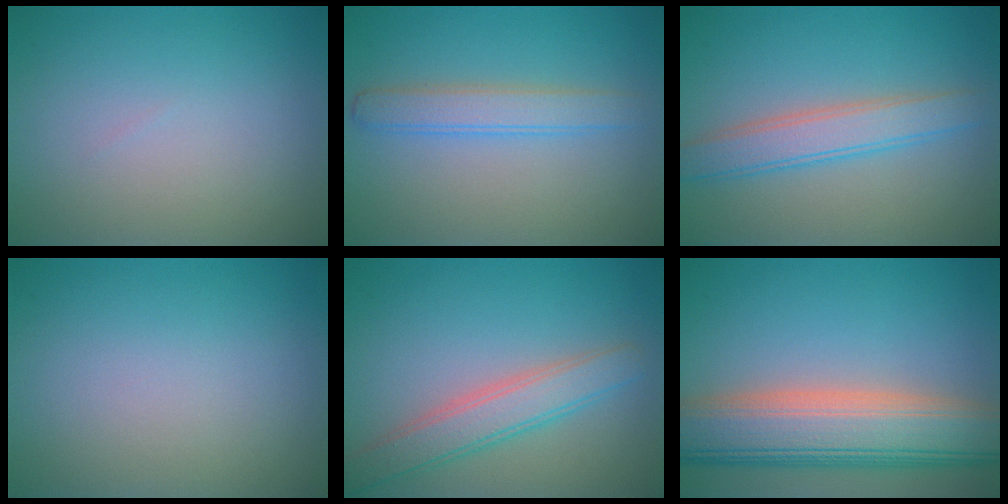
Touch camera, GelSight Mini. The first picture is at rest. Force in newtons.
{"total": 2.9, "press": 2.9, "slide": 0.1}
{"total": 3.8, "press": 3.8, "slide": 0.2}
{"total": 0.0}
{"total": 4.0, "press": 4.0, "slide": 0.4}
{"total": 10.2, "press": 10.2, "slide": 1.1}